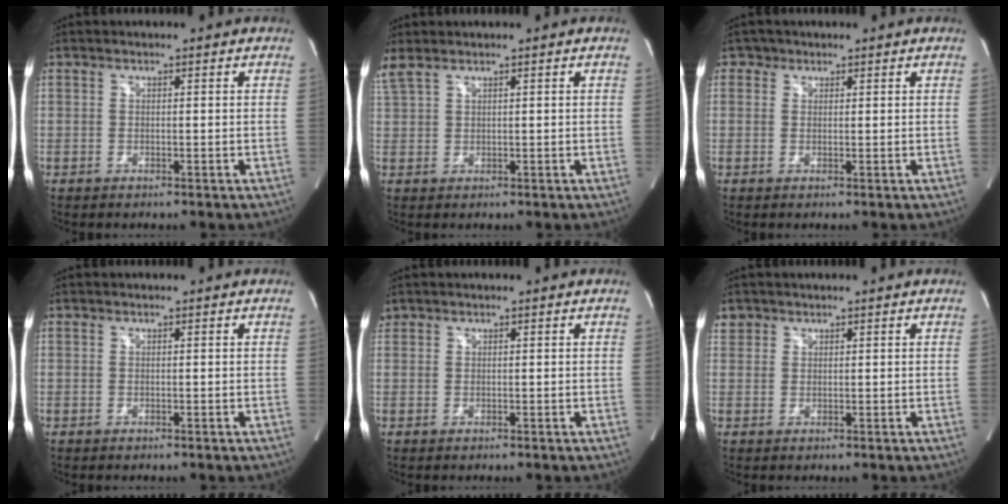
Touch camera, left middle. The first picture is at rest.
{"total": 2.7, "force": [2.3, 0.5, 1.4], "torque": [-0.051, 0.024, 0.060]}
{"total": 1.4, "force": [0.9, 1.1, -0.1], "torque": [0.011, 0.002, 0.009]}
{"total": 0.0}
{"total": 0.8, "force": [0.6, 0.6, 0.0], "torque": [0.001, 0.014, 0.011]}
{"total": 1.9, "force": [1.2, 1.5, -0.1], "torque": [0.012, 0.006, 0.017]}